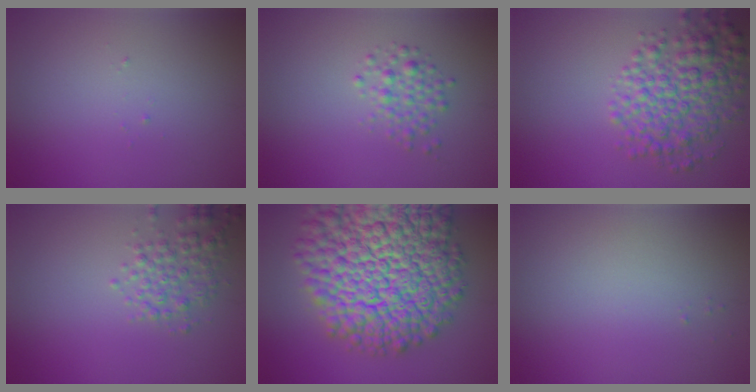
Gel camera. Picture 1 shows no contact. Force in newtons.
{"total": 2.1, "press": 2.1, "slide": 0.1}
{"total": 6.0, "press": 6.0, "slide": 0.0}
{"total": 2.7, "press": 2.7, "slide": 0.0}
{"total": 18.0, "press": 18.0, "slide": 0.8}
{"total": 0.0}